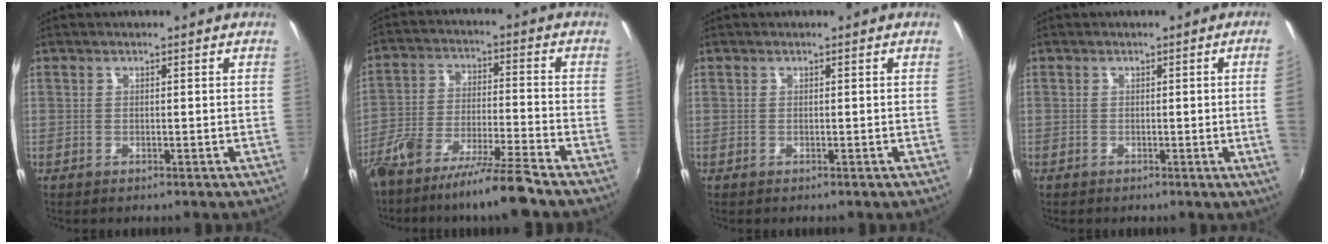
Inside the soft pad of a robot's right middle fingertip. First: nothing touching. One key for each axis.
{"total": 11.7, "fx": -9.6, "fy": -0.3, "fz": 6.6, "tx": -0.137, "ty": -0.014, "tz": -0.172}
{"total": 0.0}
{"total": 3.9, "fx": 0.3, "fy": -2.1, "fz": 3.3, "tx": -0.053, "ty": -0.010, "tz": 0.009}